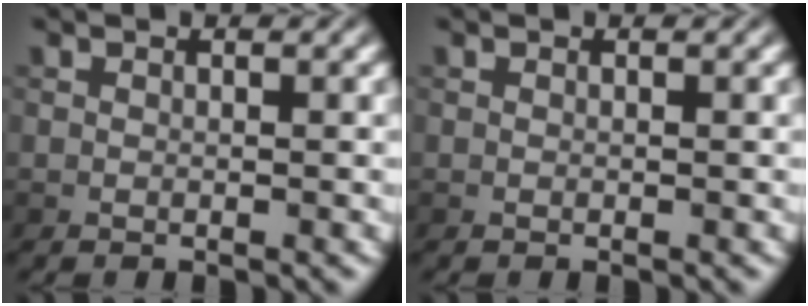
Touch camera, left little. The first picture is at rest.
{"total": 0.0}